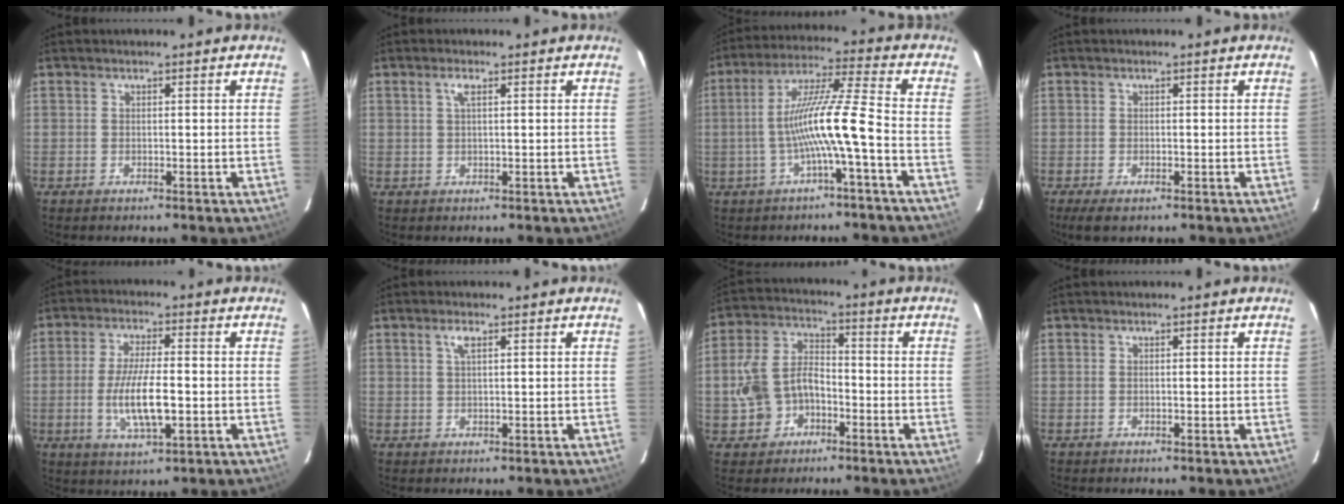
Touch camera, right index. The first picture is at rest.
{"total": 1.6, "force": [0.6, 0.3, 1.4], "torque": [-0.028, 0.005, 0.011]}
{"total": 11.0, "force": [-3.2, -1.0, 10.5], "torque": [-0.204, 0.009, -0.059]}
{"total": 3.5, "force": [-2.3, 1.3, 2.4], "torque": [-0.052, -0.014, -0.039]}
{"total": 9.8, "force": [-1.9, 2.5, 9.2], "torque": [-0.181, -0.010, -0.034]}
{"total": 1.8, "force": [0.9, 0.5, 1.5], "torque": [-0.030, 0.005, 0.016]}
{"total": 9.7, "force": [-3.6, 7.3, 5.2], "torque": [-0.129, 0.025, -0.057]}
{"total": 0.0}